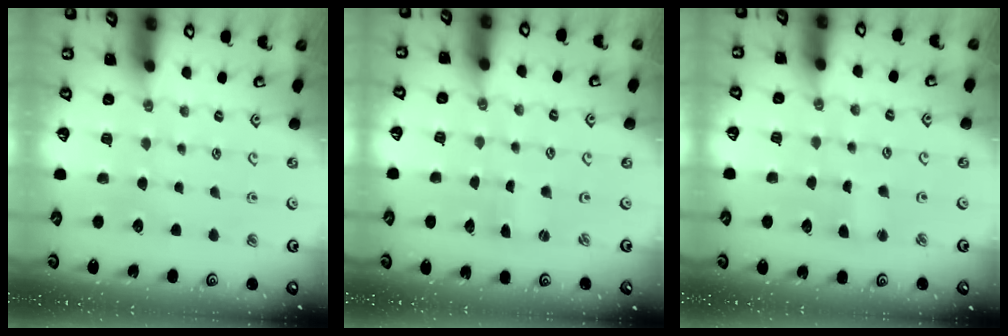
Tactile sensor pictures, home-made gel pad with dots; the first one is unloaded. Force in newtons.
{"total": 0.0}
{"total": 2.2, "press": 2.2, "slide": 0.2}